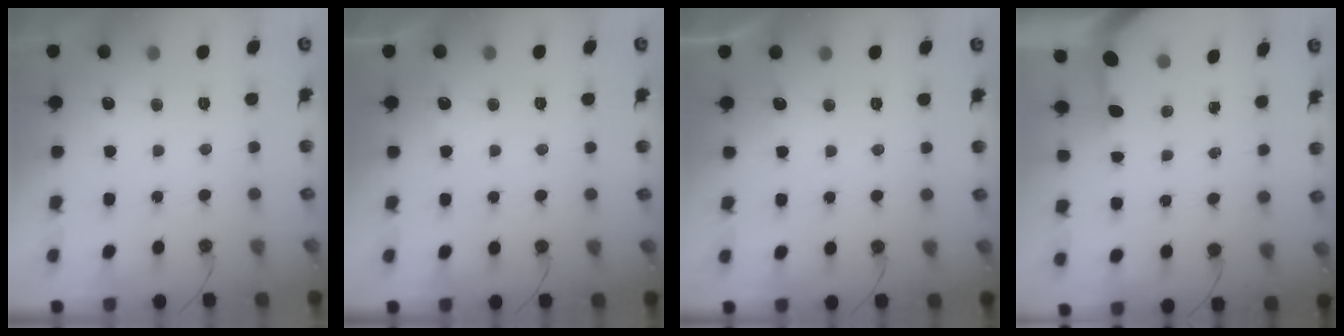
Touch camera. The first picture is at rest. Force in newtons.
{"total": 2.2, "press": 2.2, "slide": 0.3}
{"total": 2.5, "press": 2.5, "slide": 0.3}
{"total": 3.2, "press": 3.2, "slide": 0.2}